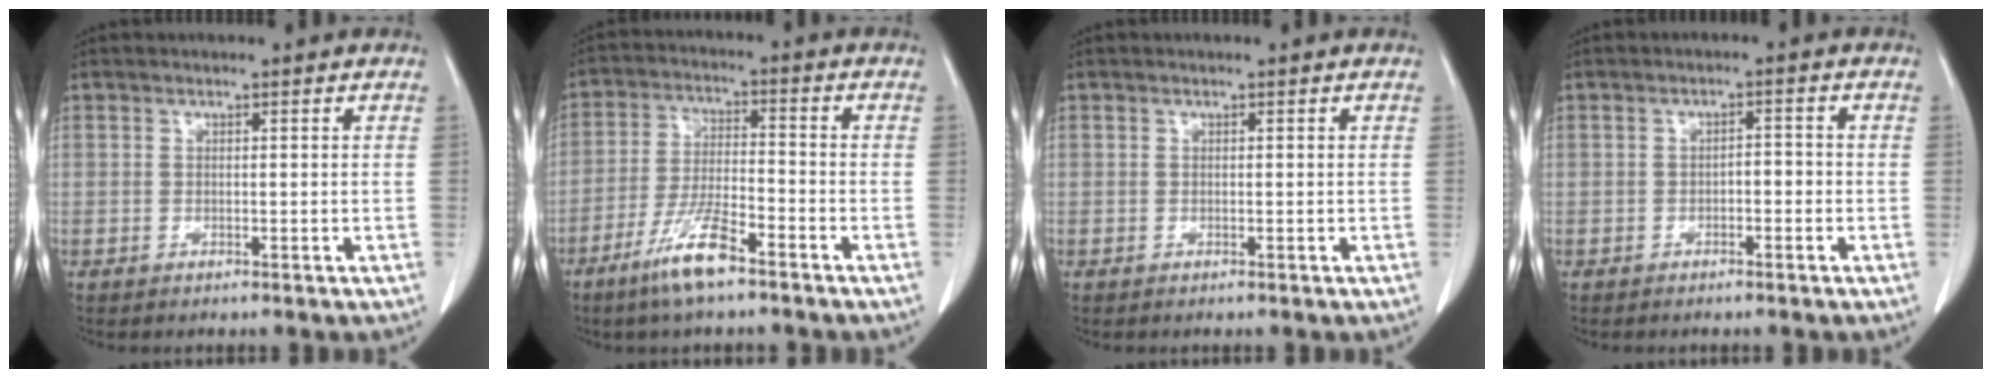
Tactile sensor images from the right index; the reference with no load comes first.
{"total": 8.6, "force": [-5.8, 1.2, 6.2], "torque": [-0.125, -0.013, -0.112]}
{"total": 0.0}
{"total": 1.8, "force": [-0.7, 0.8, 1.5], "torque": [-0.018, 0.006, -0.012]}